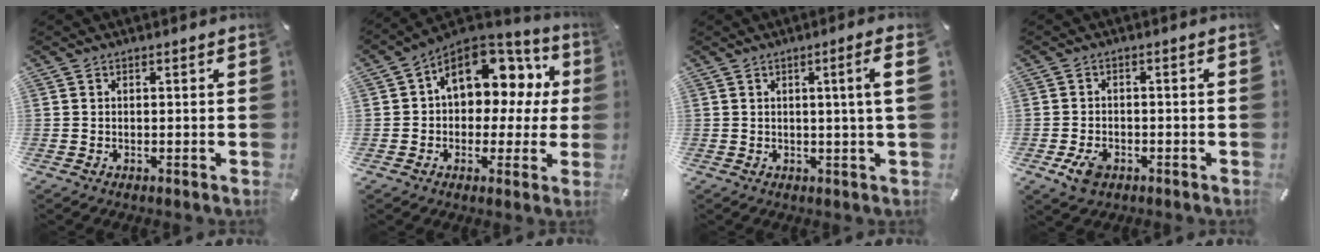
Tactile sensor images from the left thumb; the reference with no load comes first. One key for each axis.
{"total": 14.9, "fx": 5.0, "fy": 9.9, "fz": 9.9, "tx": -0.141, "ty": -0.023, "tz": 0.085}
{"total": 6.2, "fx": 1.2, "fy": -0.4, "fz": 6.0, "tx": -0.104, "ty": -0.010, "tz": 0.015}
{"total": 4.3, "fx": -2.2, "fy": 2.8, "fz": 2.4, "tx": -0.058, "ty": 0.006, "tz": -0.043}